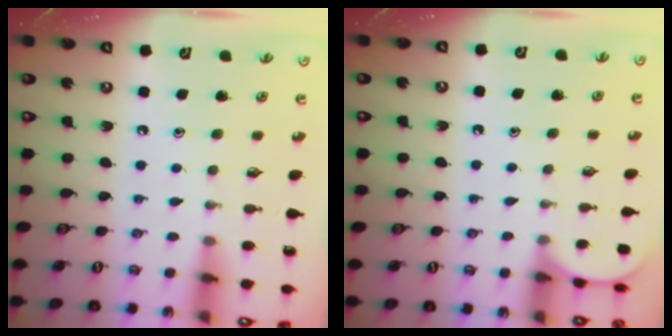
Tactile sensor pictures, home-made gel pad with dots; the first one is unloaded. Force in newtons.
{"total": 0.9, "press": 0.9, "slide": 0.2}